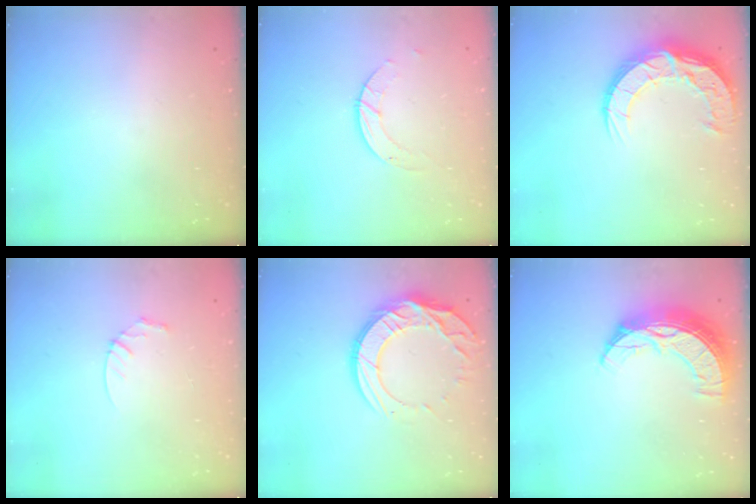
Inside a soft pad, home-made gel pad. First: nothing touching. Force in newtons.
{"total": 2.8, "press": 2.8, "slide": 0.3}
{"total": 15.1, "press": 15.1, "slide": 1.2}
{"total": 3.5, "press": 3.5, "slide": 0.3}
{"total": 15.5, "press": 15.5, "slide": 1.1}
{"total": 13.4, "press": 13.3, "slide": 0.9}